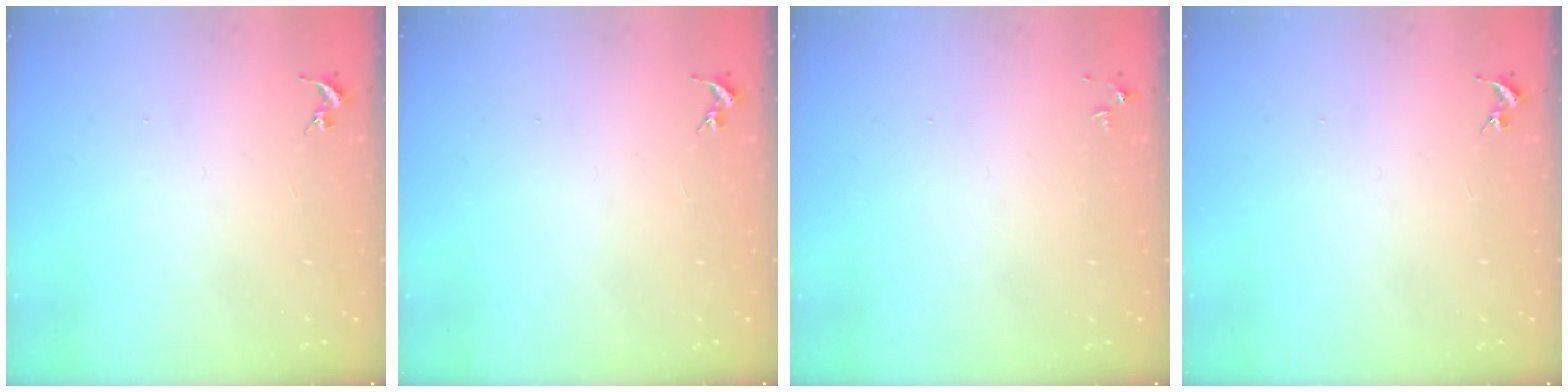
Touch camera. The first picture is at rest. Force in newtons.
{"total": 0.0}
{"total": 3.0, "press": 3.0, "slide": 0.5}
{"total": 0.0}